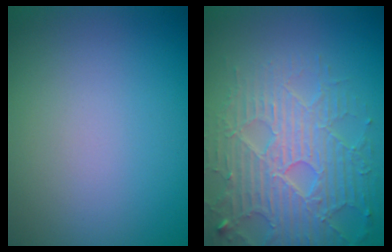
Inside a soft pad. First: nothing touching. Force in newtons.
{"total": 6.6, "press": 5.5, "slide": 3.6}